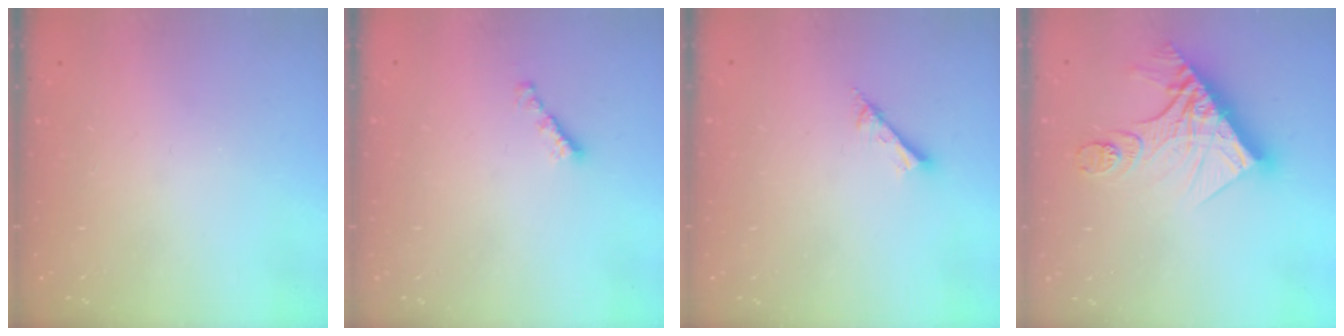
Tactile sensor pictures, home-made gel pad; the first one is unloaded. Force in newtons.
{"total": 2.3, "press": 2.2, "slide": 0.4}
{"total": 3.3, "press": 3.3, "slide": 0.0}
{"total": 16.2, "press": 16.2, "slide": 1.7}